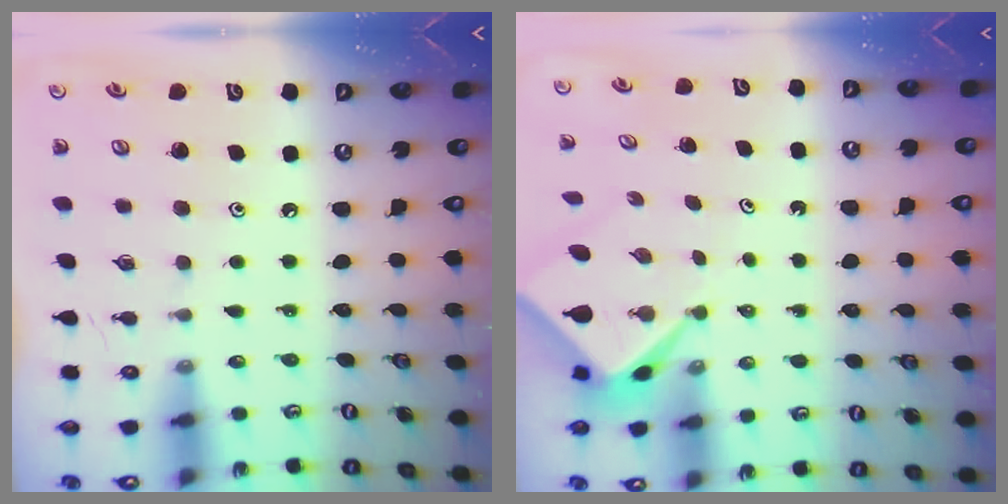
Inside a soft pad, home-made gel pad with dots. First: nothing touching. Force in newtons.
{"total": 2.4, "press": 2.3, "slide": 0.3}